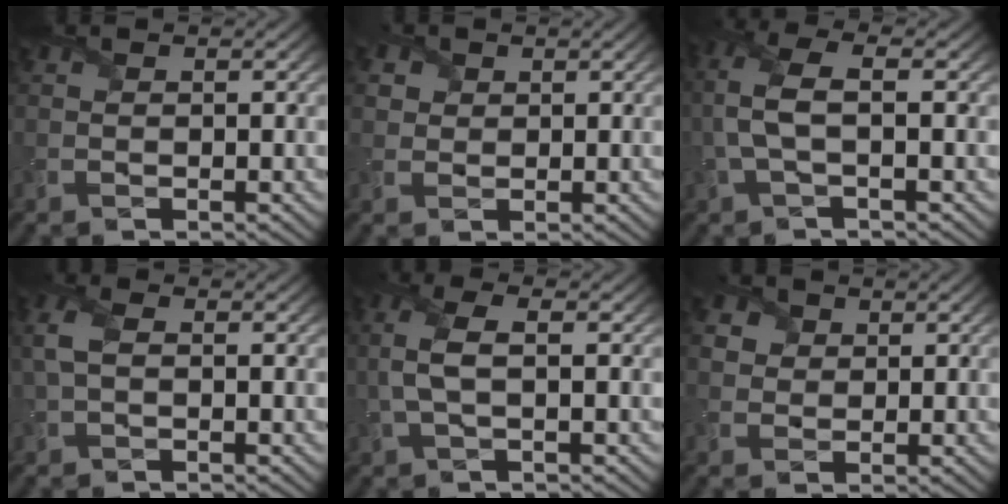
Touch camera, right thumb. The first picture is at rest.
{"total": 2.7, "force": [1.3, 2.2, 0.8], "torque": [-0.037, 0.000, 0.028]}
{"total": 5.1, "force": [-0.5, 1.8, 4.7], "torque": [-0.121, 0.015, -0.015]}
{"total": 3.7, "force": [0.5, 2.1, 3.0], "torque": [-0.081, 0.010, 0.005]}
{"total": 4.7, "force": [-0.1, 1.9, 4.3], "torque": [-0.113, 0.010, -0.005]}
{"total": 3.7, "force": [1.6, 3.1, 1.4], "torque": [-0.061, 0.008, 0.025]}